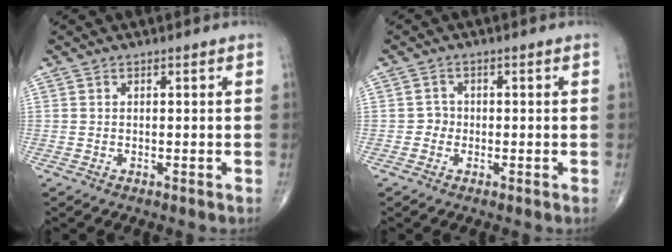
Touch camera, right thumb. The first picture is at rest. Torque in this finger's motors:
{"motor_torque": [0.22, -0.01, 0.08, 0.05, -0.07]}